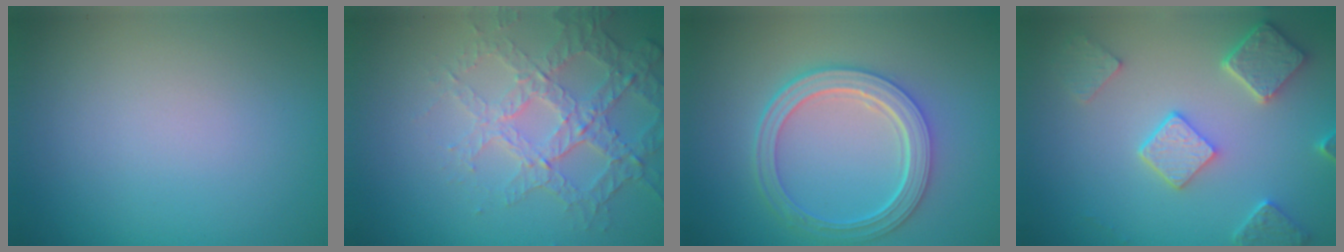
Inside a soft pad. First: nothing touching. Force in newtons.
{"total": 3.8, "press": 3.7, "slide": 0.9}
{"total": 5.1, "press": 3.9, "slide": 3.3}
{"total": 5.2, "press": 4.0, "slide": 3.2}